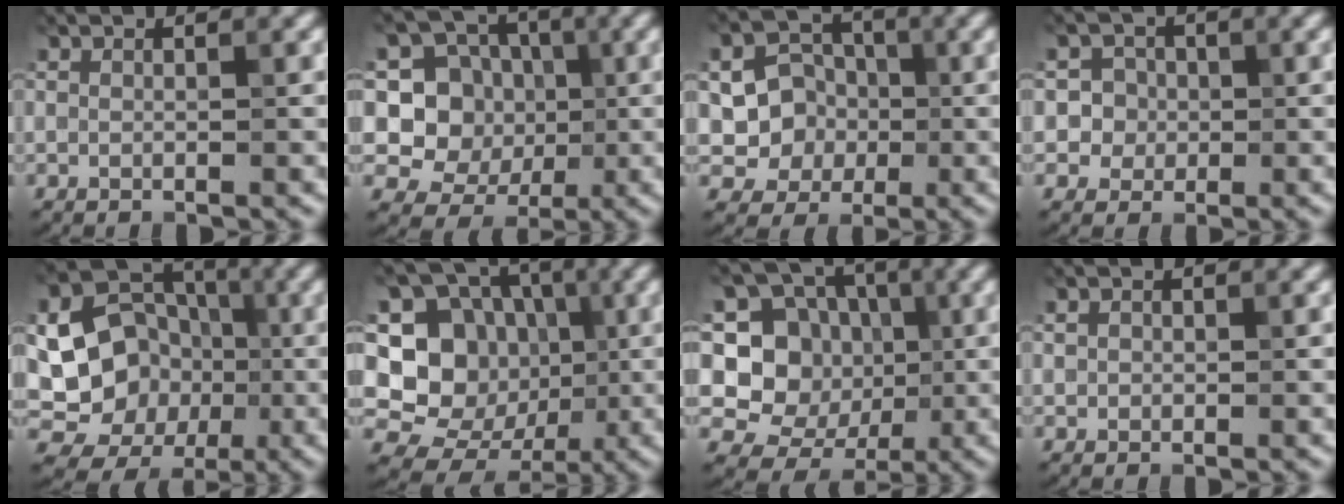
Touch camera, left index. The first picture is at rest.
{"total": 7.4, "force": [0.7, 6.7, 3.0], "torque": [-0.052, -0.001, -0.010]}
{"total": 5.6, "force": [-0.6, 5.1, 2.2], "torque": [-0.024, 0.003, -0.028]}
{"total": 3.4, "force": [-0.1, 3.3, 0.7], "torque": [0.004, 0.019, -0.007]}
{"total": 15.7, "force": [-2.2, 13.9, 7.0], "torque": [-0.148, -0.003, -0.032]}
{"total": 15.8, "force": [0.1, 14.2, 7.0], "torque": [-0.176, 0.050, -0.004]}
{"total": 10.7, "force": [0.1, 9.7, 4.5], "torque": [-0.096, 0.027, -0.022]}
{"total": 0.6, "force": [0.0, 0.6, 0.1], "torque": [0.001, -0.002, -0.001]}